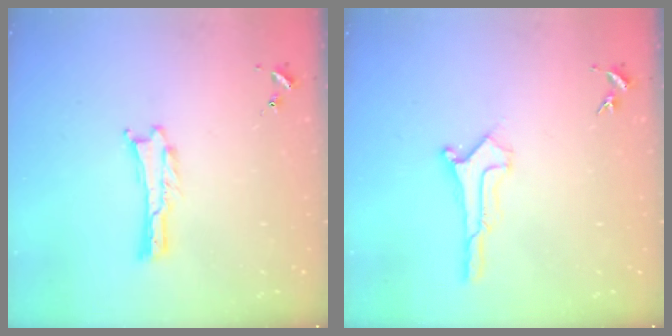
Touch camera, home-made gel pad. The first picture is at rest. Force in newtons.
{"total": 0.9, "press": 0.9, "slide": 0.1}